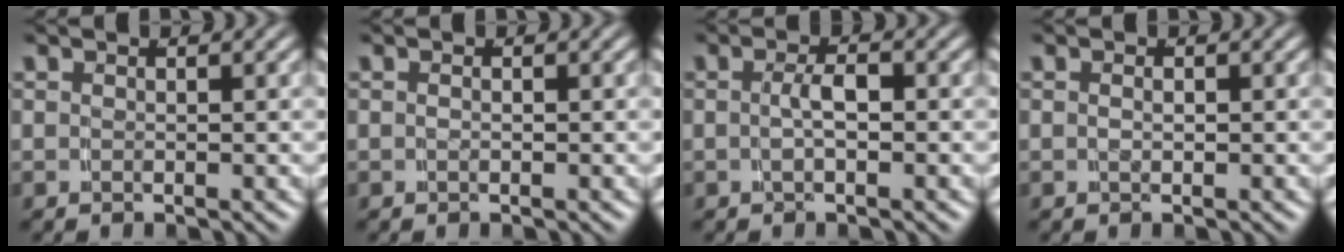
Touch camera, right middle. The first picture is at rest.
{"total": 0.6, "force": [-0.3, -0.1, 0.5], "torque": [-0.002, -0.003, -0.002]}
{"total": 2.1, "force": [-0.7, 0.3, 1.9], "torque": [-0.032, 0.000, -0.009]}
{"total": 0.8, "force": [-0.3, 0.1, 0.8], "torque": [-0.011, -0.003, -0.001]}